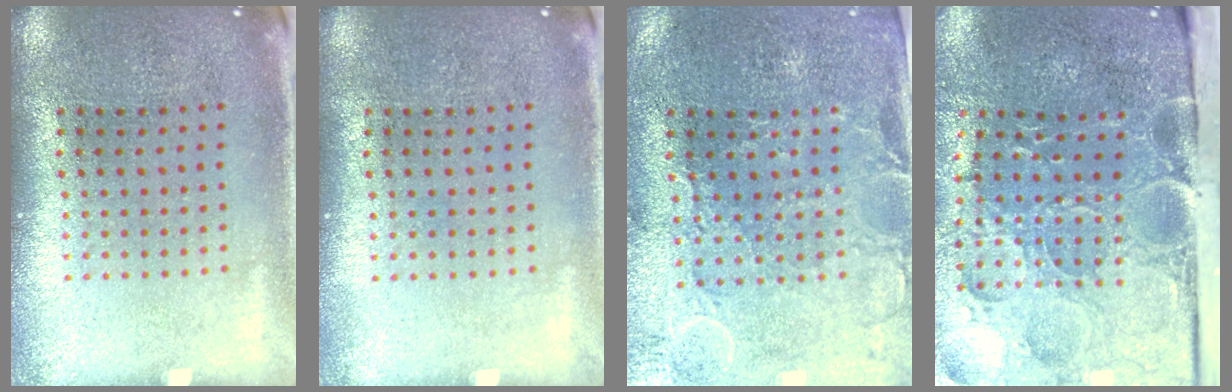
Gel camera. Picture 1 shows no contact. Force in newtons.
{"total": 0.0}
{"total": 0.6, "press": 0.3, "slide": 0.5}
{"total": 5.5, "press": 4.2, "slide": 3.5}